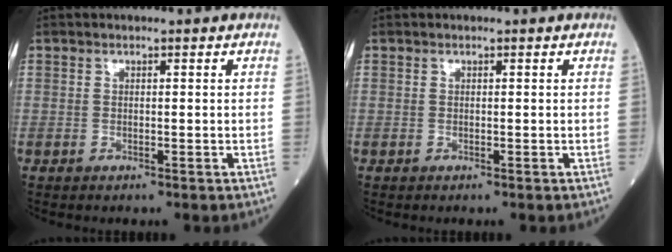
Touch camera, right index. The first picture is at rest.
{"total": 0.0}